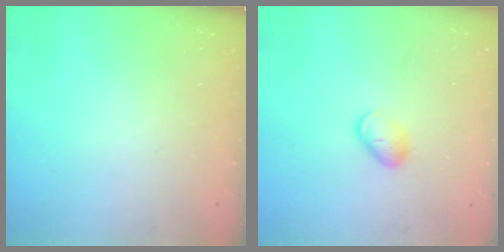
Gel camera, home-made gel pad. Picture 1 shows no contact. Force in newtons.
{"total": 5.7, "press": 5.6, "slide": 0.6}